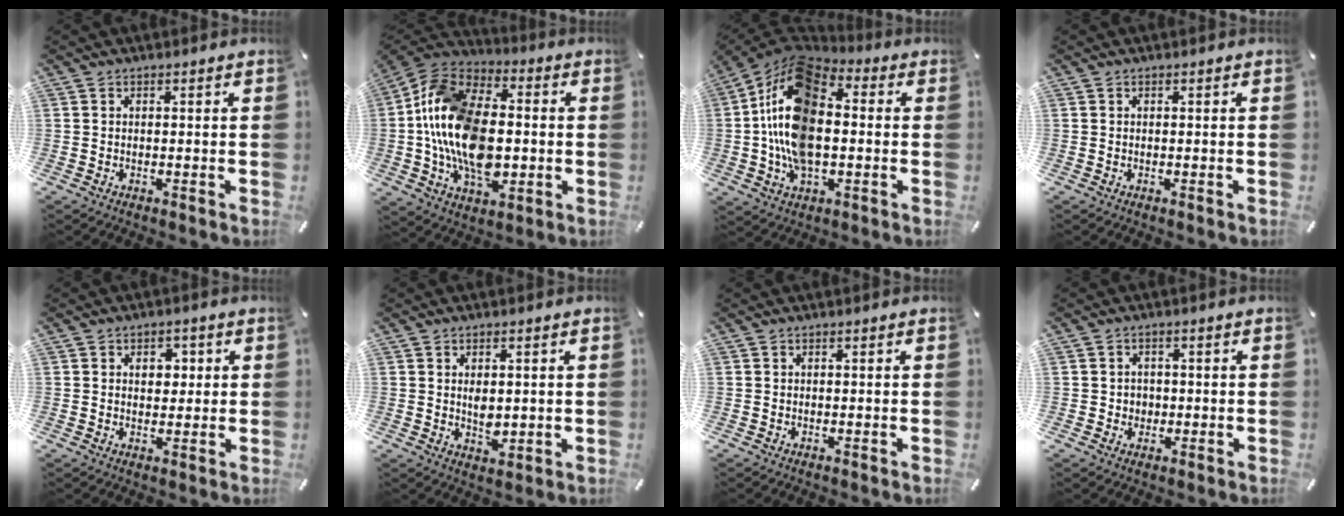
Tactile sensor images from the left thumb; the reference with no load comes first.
{"total": 21.2, "force": [-2.6, 13.9, 15.7], "torque": [-0.323, 0.009, -0.048]}
{"total": 19.3, "force": [-1.0, 11.9, 15.1], "torque": [-0.324, 0.007, -0.025]}
{"total": 0.0}
{"total": 3.7, "force": [1.0, 3.0, 2.0], "torque": [-0.015, -0.004, 0.006]}
{"total": 4.3, "force": [0.4, 2.7, 3.3], "torque": [-0.048, -0.007, 0.002]}
{"total": 0.0}
{"total": 2.6, "force": [-0.1, 2.6, 0.1], "torque": [0.002, 0.002, -0.007]}